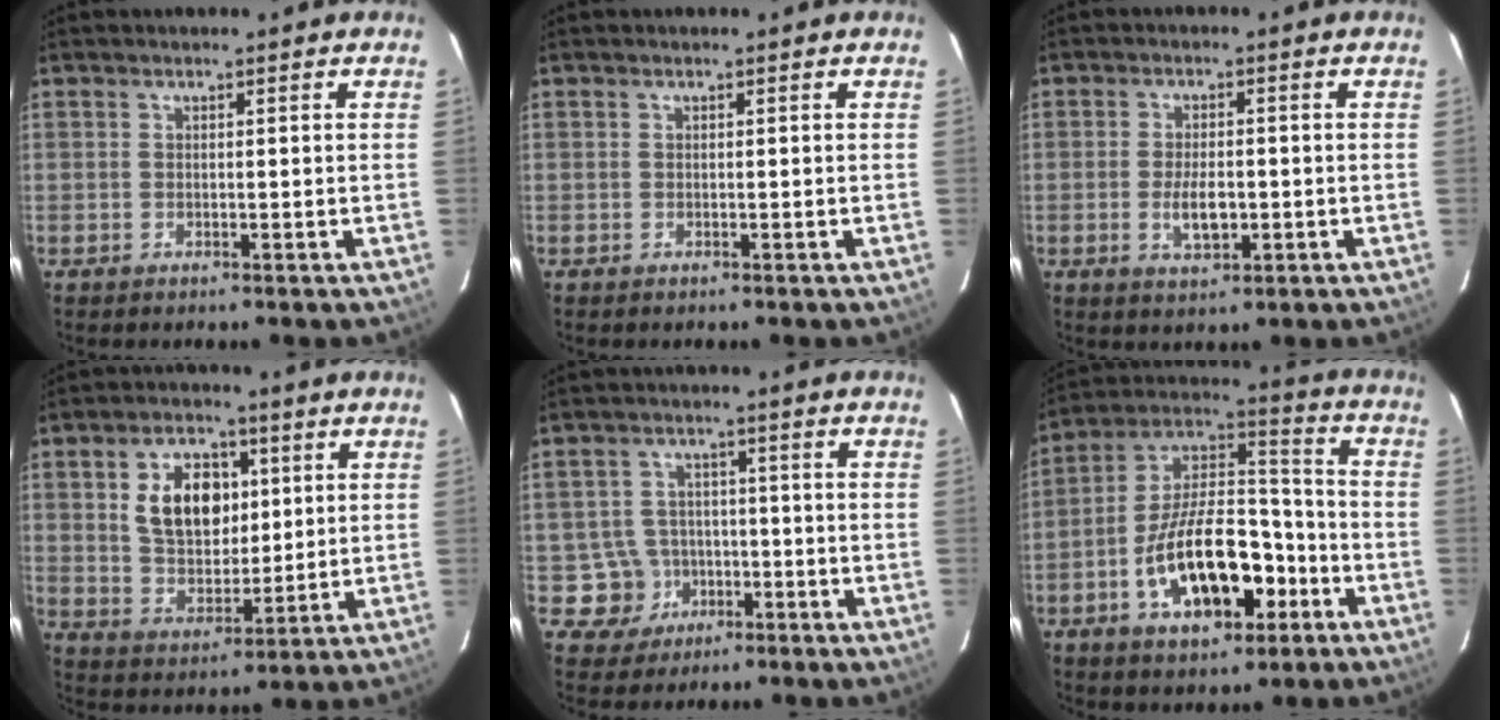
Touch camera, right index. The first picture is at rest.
{"total": 0.0}
{"total": 4.8, "force": [-1.1, 2.2, 4.2], "torque": [-0.082, -0.004, -0.017]}
{"total": 12.0, "force": [3.2, 7.8, 8.5], "torque": [-0.156, 0.014, 0.067]}
{"total": 6.3, "force": [-2.5, 5.8, 0.4], "torque": [-0.025, 0.026, -0.032]}
{"total": 18.9, "force": [-7.4, 9.5, 14.6], "torque": [-0.269, 0.022, -0.114]}